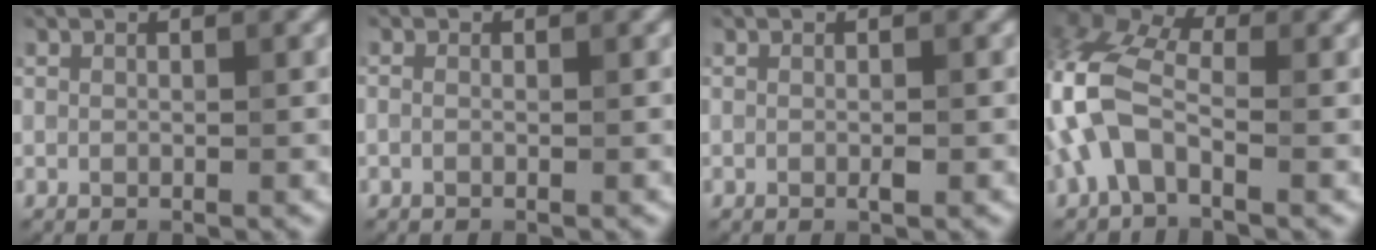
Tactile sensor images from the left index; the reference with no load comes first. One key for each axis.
{"total": 0.8, "fx": -0.2, "fy": 0.5, "fz": 0.5, "tx": -0.015, "ty": -0.003, "tz": -0.010}
{"total": 0.9, "fx": -0.3, "fy": 0.4, "fz": 0.8, "tx": -0.015, "ty": -0.002, "tz": -0.006}
{"total": 7.2, "fx": -1.1, "fy": 3.9, "fz": 5.9, "tx": -0.142, "ty": 0.020, "tz": -0.045}